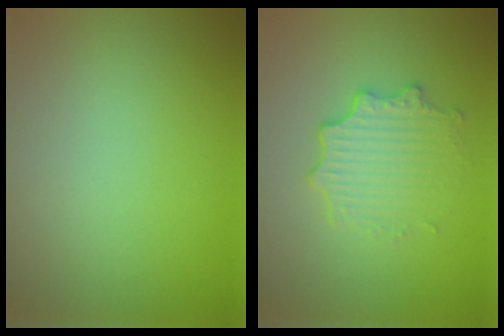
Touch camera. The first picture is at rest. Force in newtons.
{"total": 3.4, "press": 2.7, "slide": 2.1}